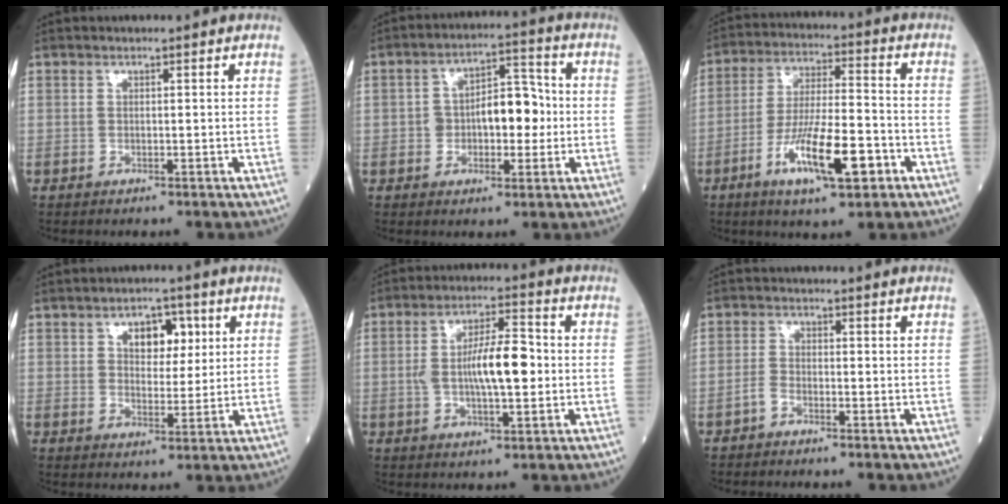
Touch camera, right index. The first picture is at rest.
{"total": 8.5, "force": [-0.6, 4.3, 7.4], "torque": [-0.117, 0.030, -0.008]}
{"total": 12.7, "force": [-5.5, 2.3, 11.1], "torque": [-0.207, -0.007, -0.096]}
{"total": 5.8, "force": [2.2, 3.4, 4.1], "torque": [-0.058, 0.012, 0.036]}
{"total": 9.5, "force": [-0.4, 2.7, 9.1], "torque": [-0.166, 0.014, -0.007]}
{"total": 1.7, "force": [-1.3, 0.7, 0.8], "torque": [-0.016, 0.004, -0.028]}